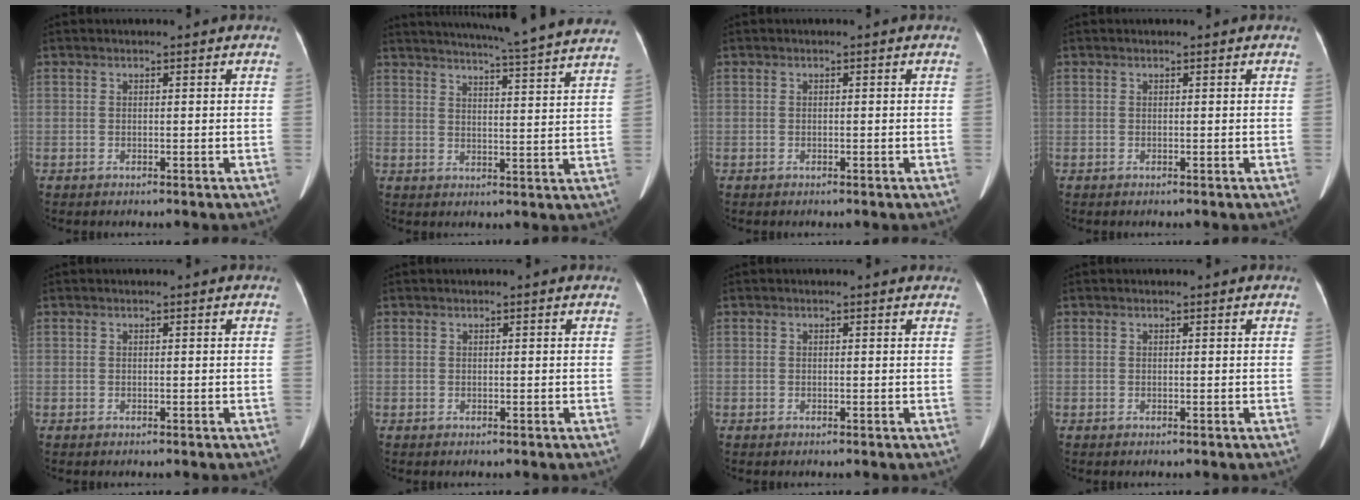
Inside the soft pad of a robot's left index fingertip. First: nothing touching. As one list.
[{"total": 22.1, "force": [20.4, -1.1, 8.6], "torque": [-0.136, -0.042, 0.250]}, {"total": 0.0}, {"total": 0.6, "force": [0.6, 0.1, 0.2], "torque": [-0.006, 0.008, 0.009]}, {"total": 0.0}, {"total": 1.2, "force": [1.1, 0.1, 0.5], "torque": [-0.009, 0.020, 0.015]}, {"total": 1.7, "force": [1.5, 0.6, 0.3], "torque": [-0.012, 0.007, 0.007]}, {"total": 0.9, "force": [0.8, 0.2, 0.3], "torque": [-0.008, 0.011, 0.012]}]